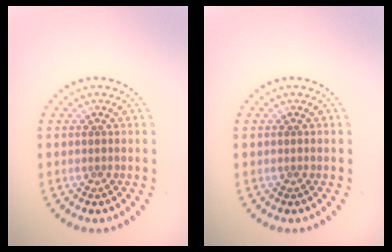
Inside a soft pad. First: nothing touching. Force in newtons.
{"total": 0.0}